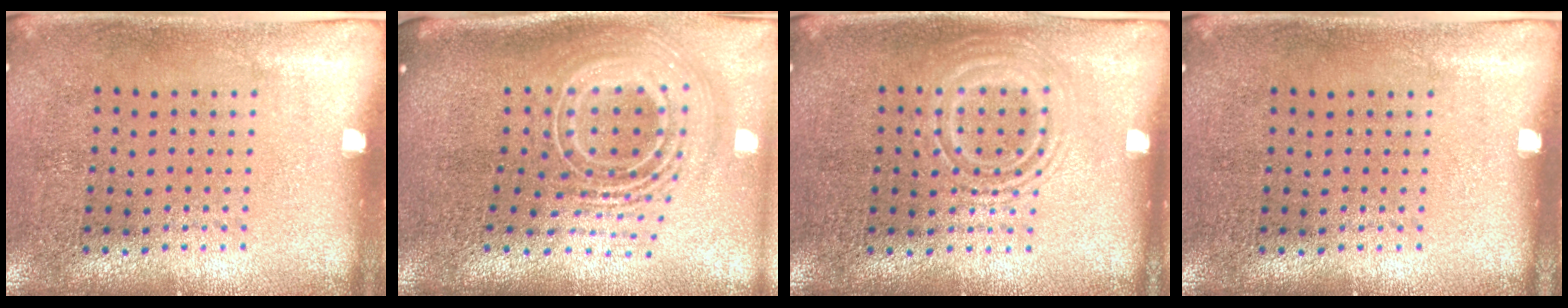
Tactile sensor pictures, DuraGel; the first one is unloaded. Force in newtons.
{"total": 3.0, "press": 1.9, "slide": 2.3}
{"total": 2.4, "press": 2.4, "slide": 0.4}
{"total": 0.0}